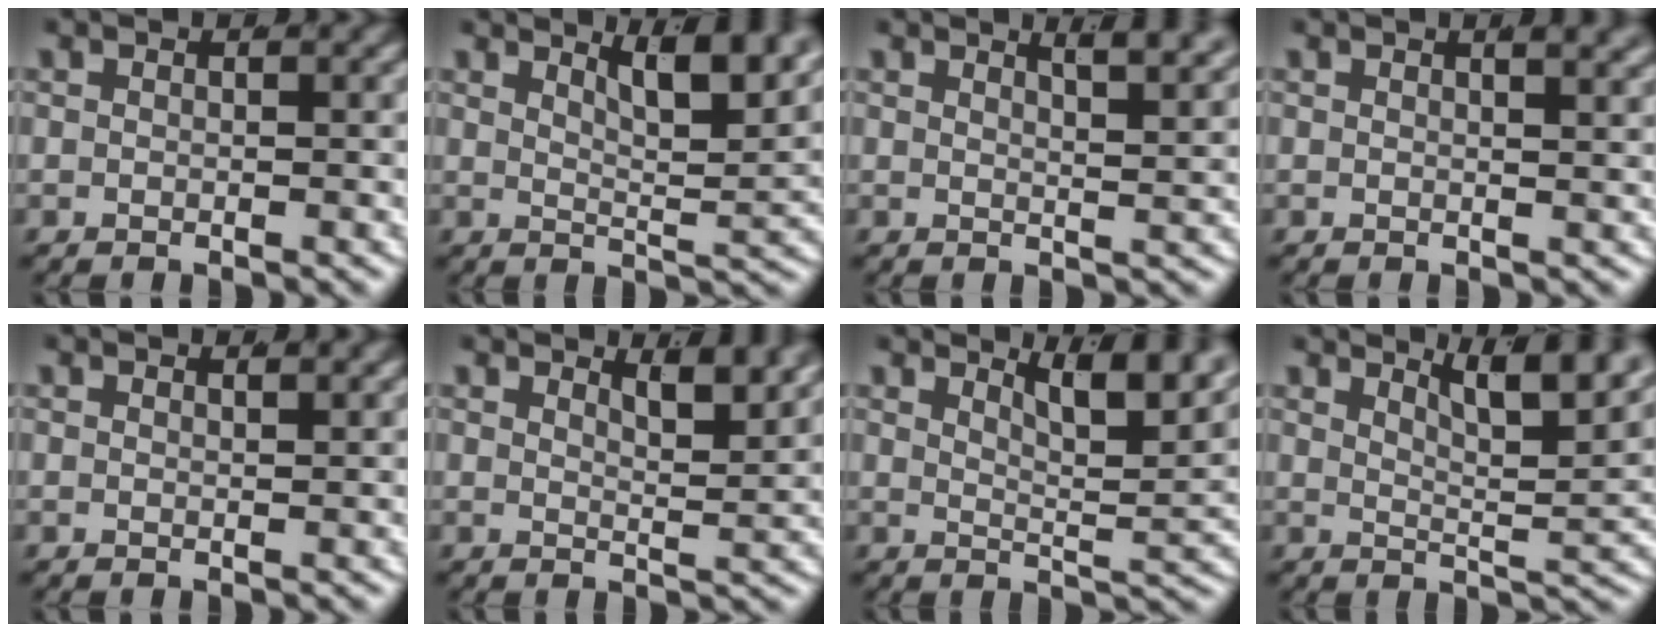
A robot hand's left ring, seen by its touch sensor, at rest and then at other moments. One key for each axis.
{"total": 6.0, "fx": 3.9, "fy": 1.0, "fz": 4.4, "tx": -0.061, "ty": -0.013, "tz": 0.065}
{"total": 3.8, "fx": 2.9, "fy": 0.1, "fz": 2.5, "tx": -0.027, "ty": -0.006, "tz": 0.048}
{"total": 1.9, "fx": 1.3, "fy": 0.0, "fz": 1.3, "tx": -0.012, "ty": 0.002, "tz": 0.019}
{"total": 0.8, "fx": 0.7, "fy": -0.3, "fz": 0.3, "tx": -0.002, "ty": -0.005, "tz": 0.013}
{"total": 3.3, "fx": 2.6, "fy": 0.0, "fz": 2.0, "tx": -0.027, "ty": -0.018, "tz": 0.048}
{"total": 6.1, "fx": 4.0, "fy": 1.0, "fz": 4.5, "tx": -0.057, "ty": -0.009, "tz": 0.064}
{"total": 6.7, "fx": 4.3, "fy": 1.4, "fz": 5.0, "tx": -0.062, "ty": -0.009, "tz": 0.068}